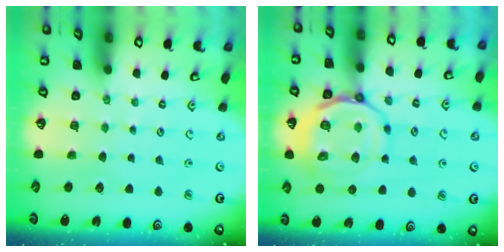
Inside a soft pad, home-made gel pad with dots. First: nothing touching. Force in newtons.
{"total": 14.0, "press": 13.9, "slide": 2.1}